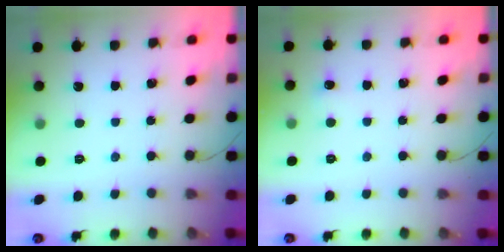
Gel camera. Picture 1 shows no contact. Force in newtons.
{"total": 3.6, "press": 3.4, "slide": 1.0}